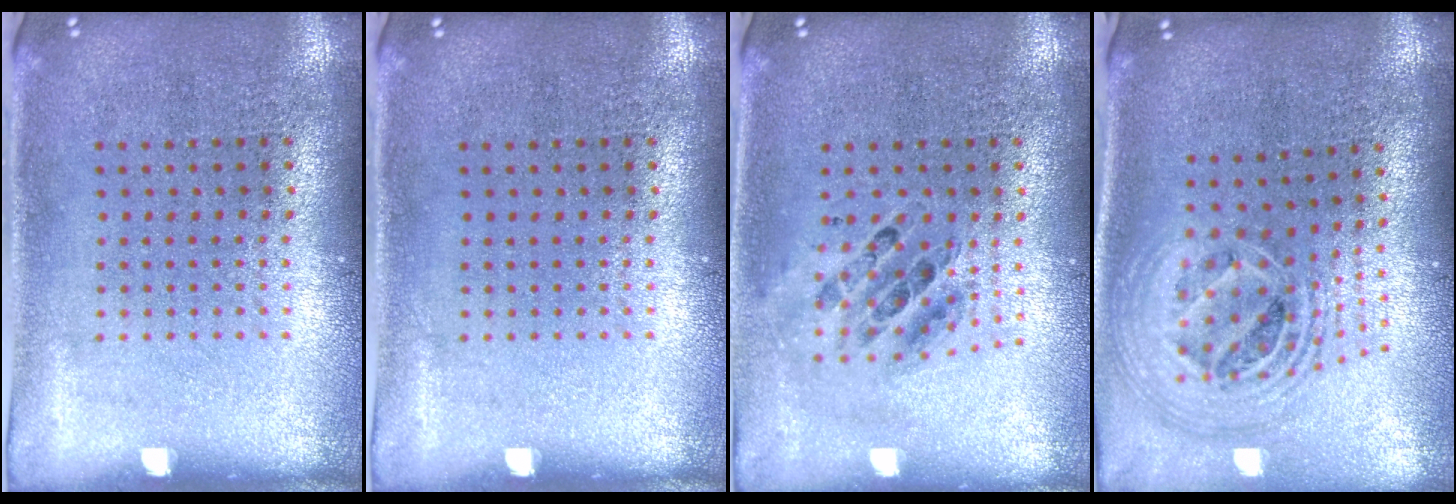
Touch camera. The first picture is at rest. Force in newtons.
{"total": 0.0}
{"total": 0.6, "press": 0.6, "slide": 0.1}
{"total": 2.5, "press": 1.8, "slide": 1.7}